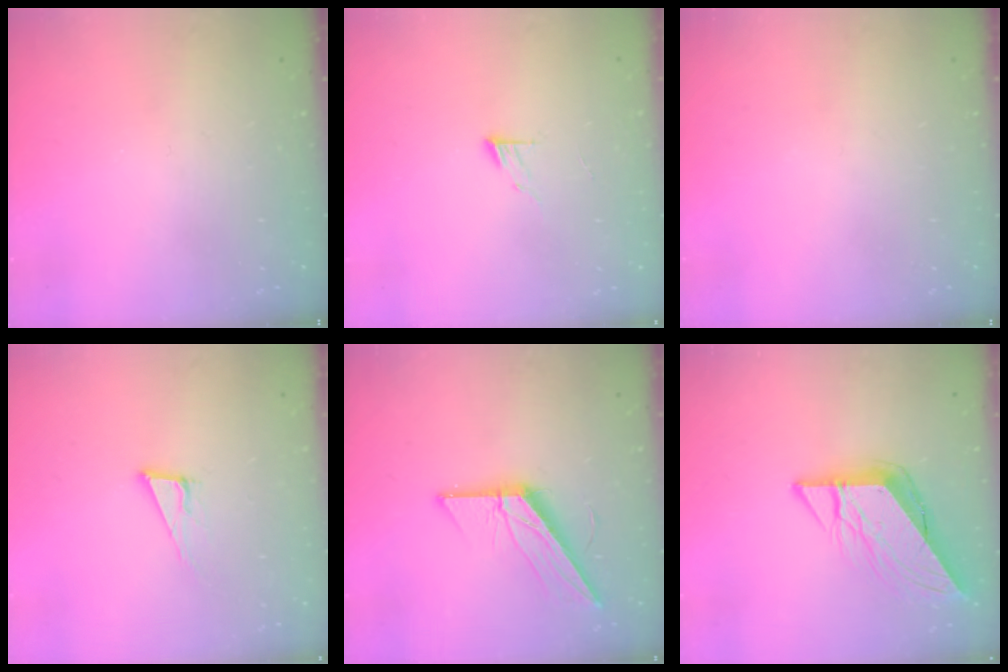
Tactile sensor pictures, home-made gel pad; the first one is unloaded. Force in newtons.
{"total": 6.2, "press": 6.2, "slide": 0.6}
{"total": 0.0}
{"total": 9.8, "press": 9.2, "slide": 3.3}
{"total": 13.9, "press": 13.9, "slide": 0.5}
{"total": 11.6, "press": 11.5, "slide": 1.4}